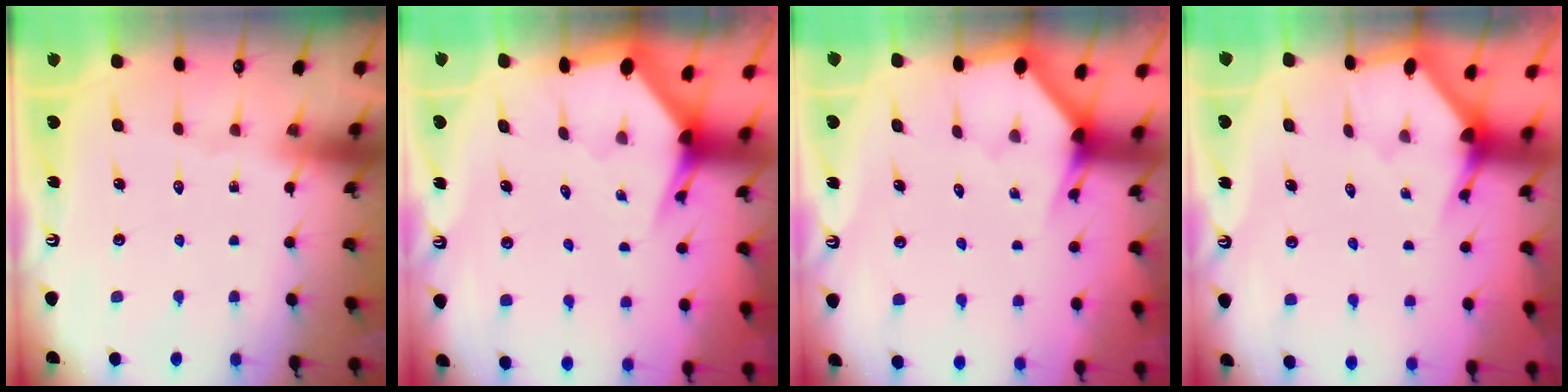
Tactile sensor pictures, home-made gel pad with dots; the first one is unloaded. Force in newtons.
{"total": 3.7, "press": 3.7, "slide": 0.4}
{"total": 3.5, "press": 3.5, "slide": 0.1}
{"total": 2.8, "press": 2.8, "slide": 0.2}